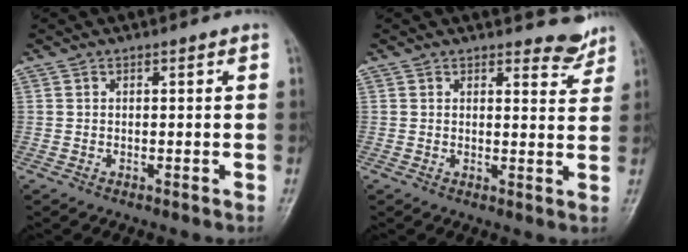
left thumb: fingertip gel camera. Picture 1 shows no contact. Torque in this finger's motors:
{"motor_torque": [-0.40, 0.15, -0.18, -0.23, -0.05]}